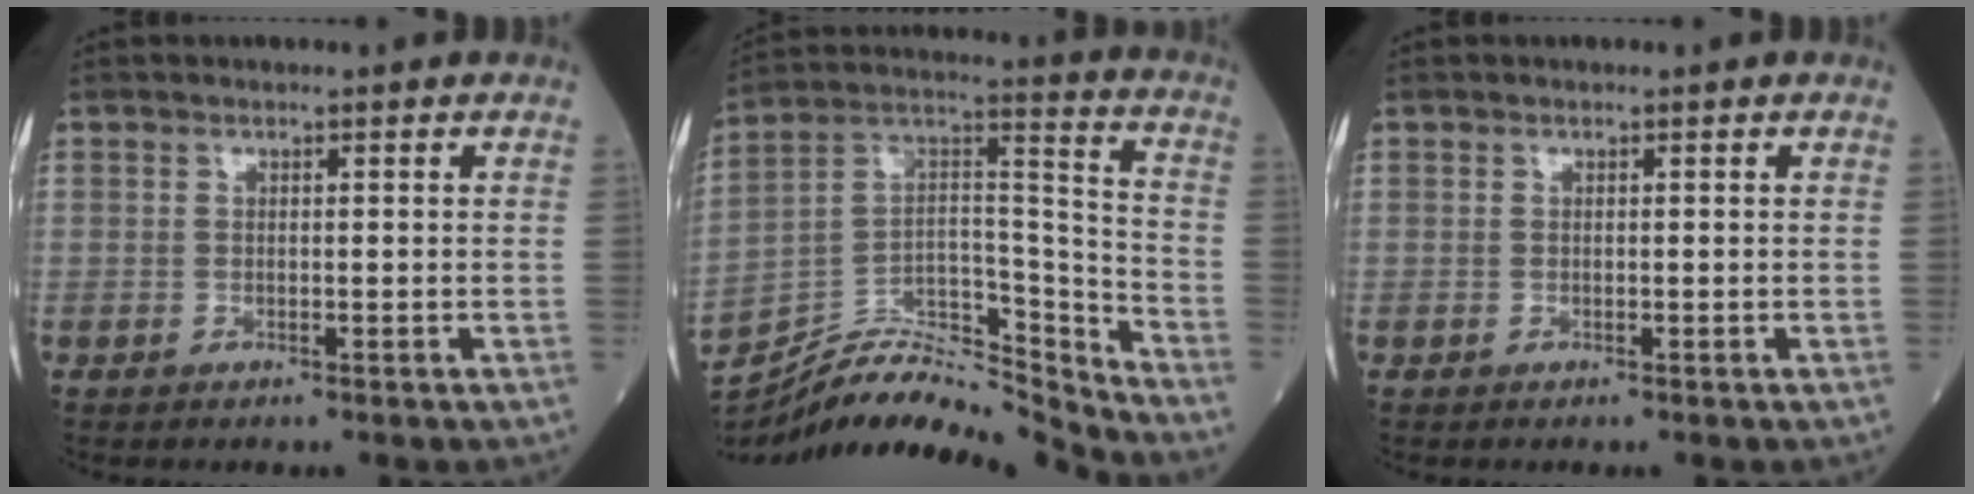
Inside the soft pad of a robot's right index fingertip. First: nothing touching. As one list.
[{"total": 18.7, "force": [-18.0, 1.9, 4.9], "torque": [-0.088, 0.060, -0.303]}, {"total": 0.0}]